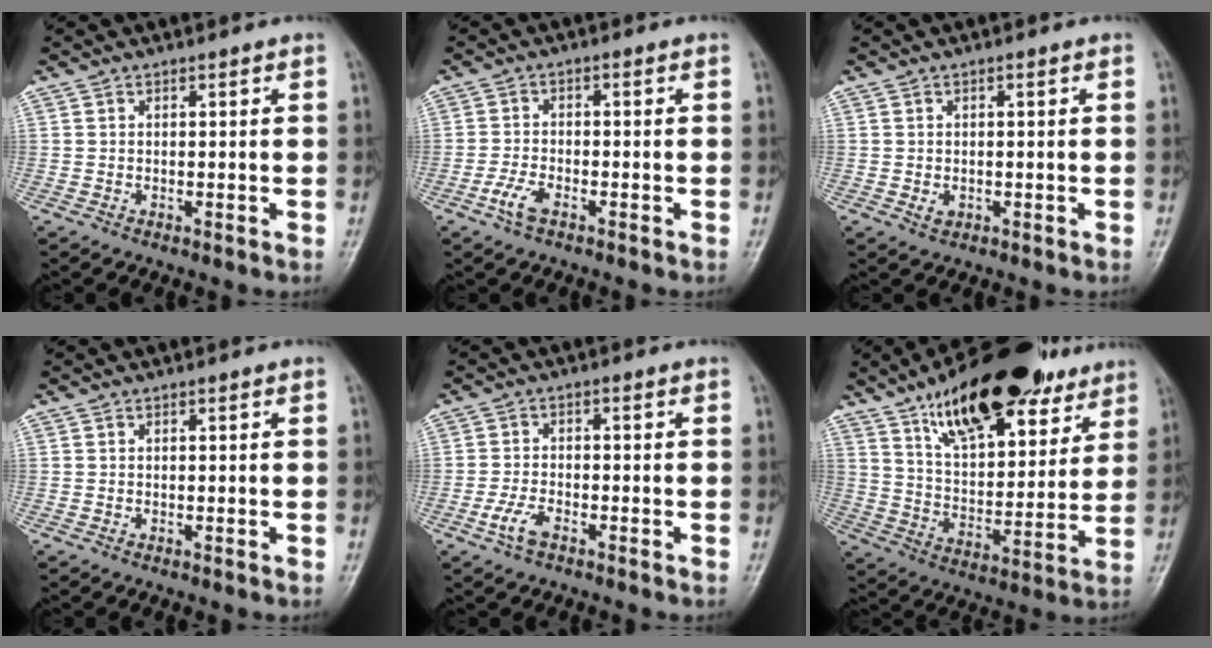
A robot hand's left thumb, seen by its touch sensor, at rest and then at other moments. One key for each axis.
{"total": 3.8, "fx": -2.2, "fy": 1.6, "fz": 2.6, "tx": -0.058, "ty": 0.012, "tz": -0.045}
{"total": 1.8, "fx": -0.3, "fy": 1.3, "fz": 1.1, "tx": -0.012, "ty": -0.001, "tz": -0.002}
{"total": 0.0}
{"total": 4.0, "fx": -2.3, "fy": 1.8, "fz": 2.8, "tx": -0.061, "ty": 0.013, "tz": -0.045}
{"total": 24.9, "fx": 15.5, "fy": 10.7, "fz": 16.3, "tx": -0.211, "ty": -0.042, "tz": 0.252}